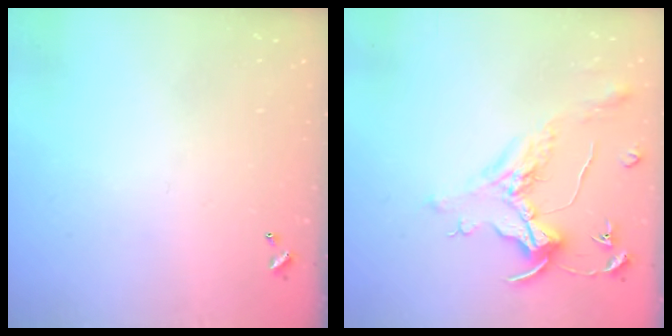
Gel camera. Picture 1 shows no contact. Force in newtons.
{"total": 1.4, "press": 1.2, "slide": 0.7}